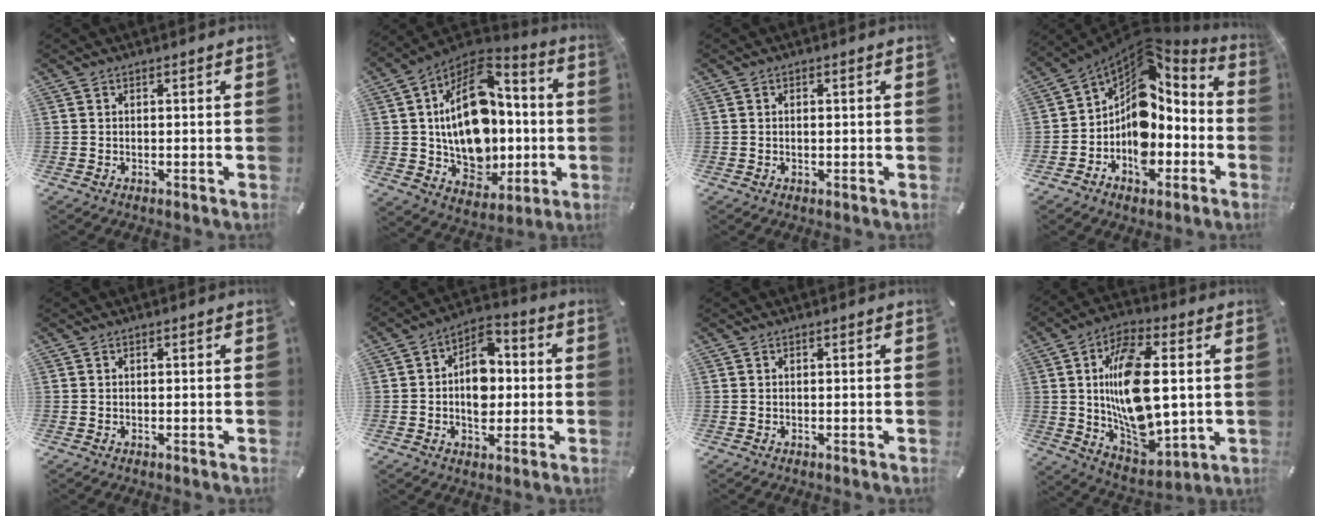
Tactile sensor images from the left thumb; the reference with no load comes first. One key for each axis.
{"total": 21.8, "fx": 1.3, "fy": 15.8, "fz": 15.0, "tx": -0.266, "ty": -0.010, "tz": 0.031}
{"total": 1.1, "fx": 0.0, "fy": 0.5, "fz": 0.9, "tx": -0.020, "ty": 0.002, "tz": -0.002}
{"total": 12.7, "fx": 0.0, "fy": 10.4, "fz": 7.3, "tx": -0.112, "ty": -0.032, "tz": 0.003}
{"total": 0.0}
{"total": 10.2, "fx": -0.4, "fy": 7.5, "fz": 6.9, "tx": -0.104, "ty": 0.007, "tz": -0.007}
{"total": 0.0}
{"total": 19.1, "fx": 2.6, "fy": 10.5, "fz": 15.7, "tx": -0.305, "ty": -0.006, "tz": 0.044}